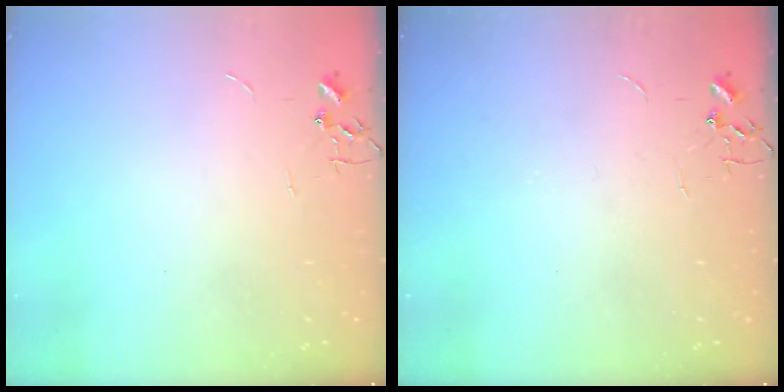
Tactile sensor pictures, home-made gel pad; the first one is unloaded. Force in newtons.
{"total": 0.0}